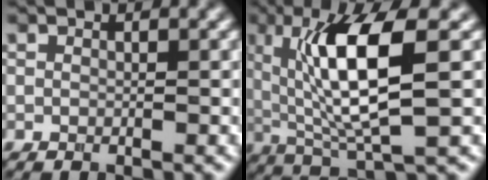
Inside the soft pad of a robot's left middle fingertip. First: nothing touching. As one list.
[{"total": 9.2, "force": [1.7, 2.5, 8.7], "torque": [-0.156, -0.010, 0.040]}]